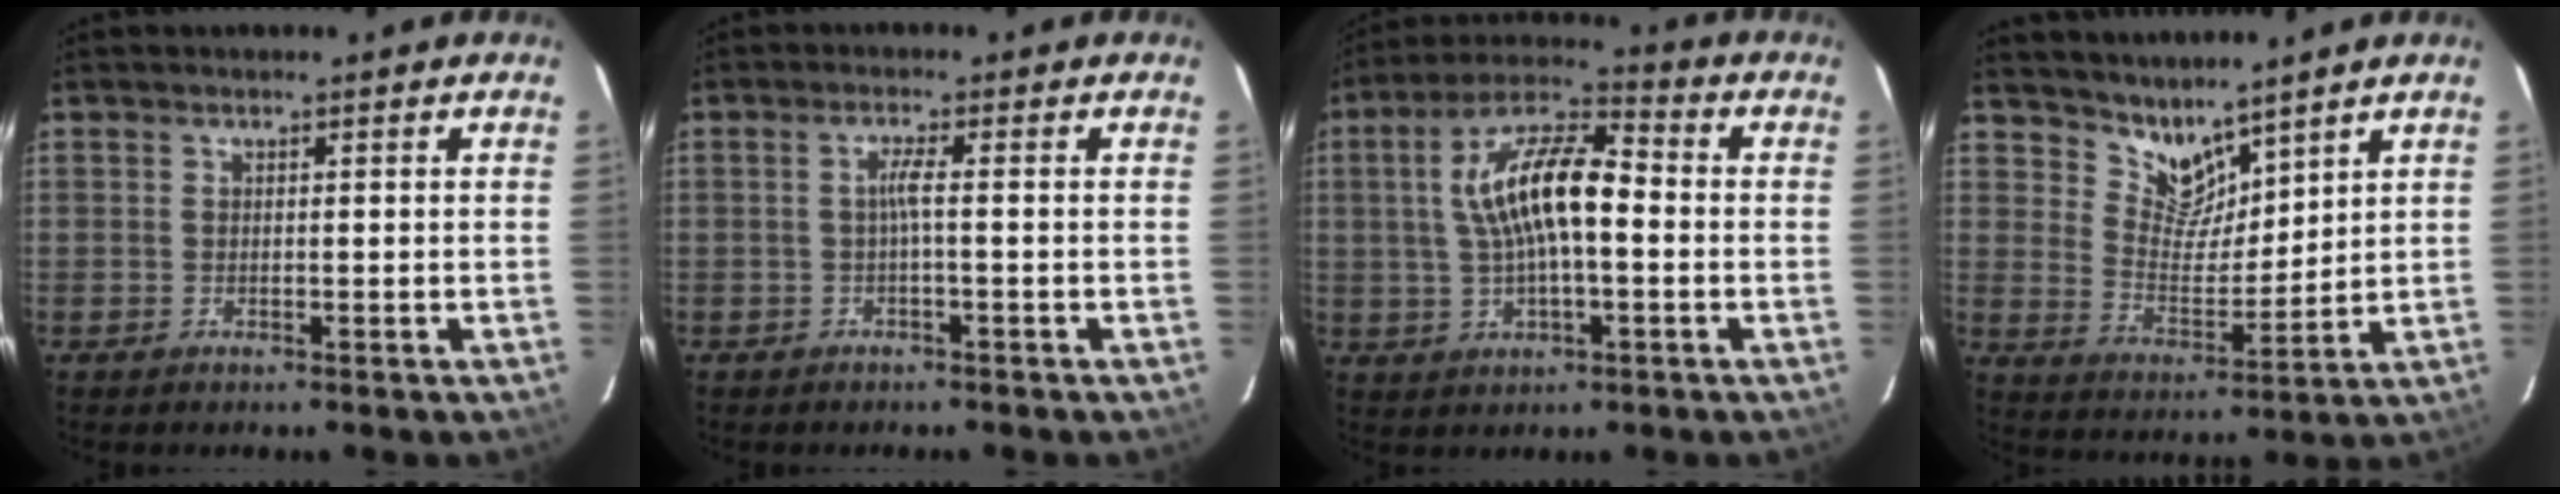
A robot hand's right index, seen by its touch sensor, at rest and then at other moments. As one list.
[{"total": 1.7, "force": [-0.4, -0.4, 1.6], "torque": [-0.030, 0.003, -0.007]}, {"total": 13.7, "force": [0.3, 5.1, 12.7], "torque": [-0.241, 0.022, 0.003]}, {"total": 7.8, "force": [6.8, 3.0, 2.2], "torque": [-0.033, -0.003, 0.134]}]